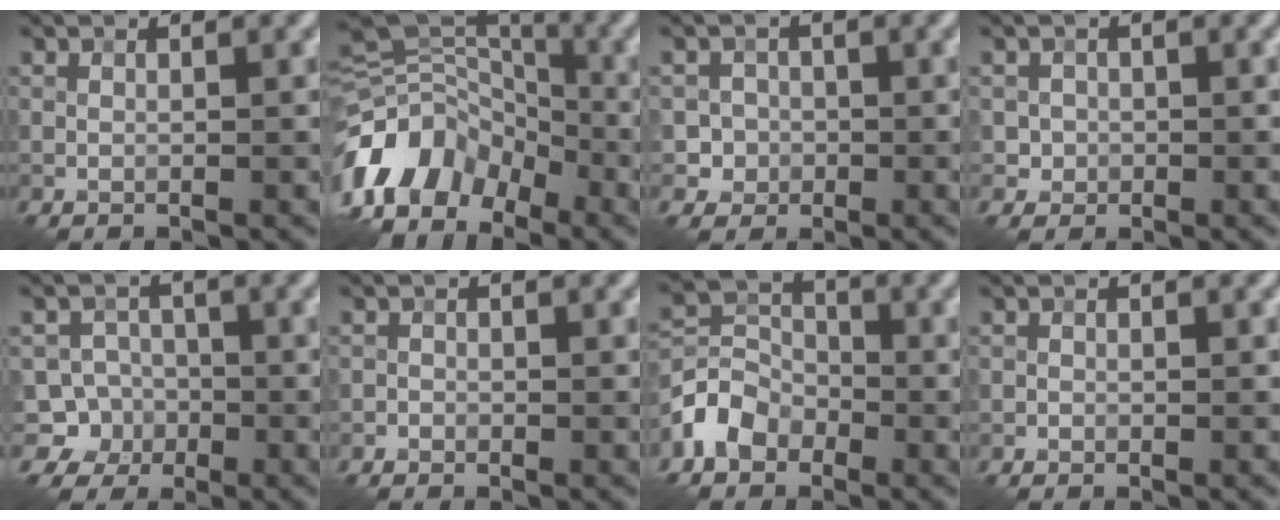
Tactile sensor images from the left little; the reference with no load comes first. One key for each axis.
{"total": 10.1, "fx": -5.8, "fy": 6.3, "fz": 5.4, "tx": -0.105, "ty": 0.008, "tz": -0.130}
{"total": 2.1, "fx": -0.6, "fy": 2.0, "fz": 0.1, "tx": 0.020, "ty": 0.006, "tz": -0.014}
{"total": 1.1, "fx": -0.1, "fy": 1.1, "fz": 0.0, "tx": 0.013, "ty": -0.001, "tz": -0.003}
{"total": 5.1, "fx": -2.1, "fy": 4.6, "fz": 0.5, "tx": 0.017, "ty": 0.001, "tz": -0.054}
{"total": 0.5, "fx": -0.5, "fy": 0.1, "fz": -0.1, "tx": 0.002, "ty": 0.001, "tz": -0.009}
{"total": 3.9, "fx": -2.4, "fy": 2.7, "fz": 1.4, "tx": -0.030, "ty": 0.007, "tz": -0.058}
{"total": 0.0}